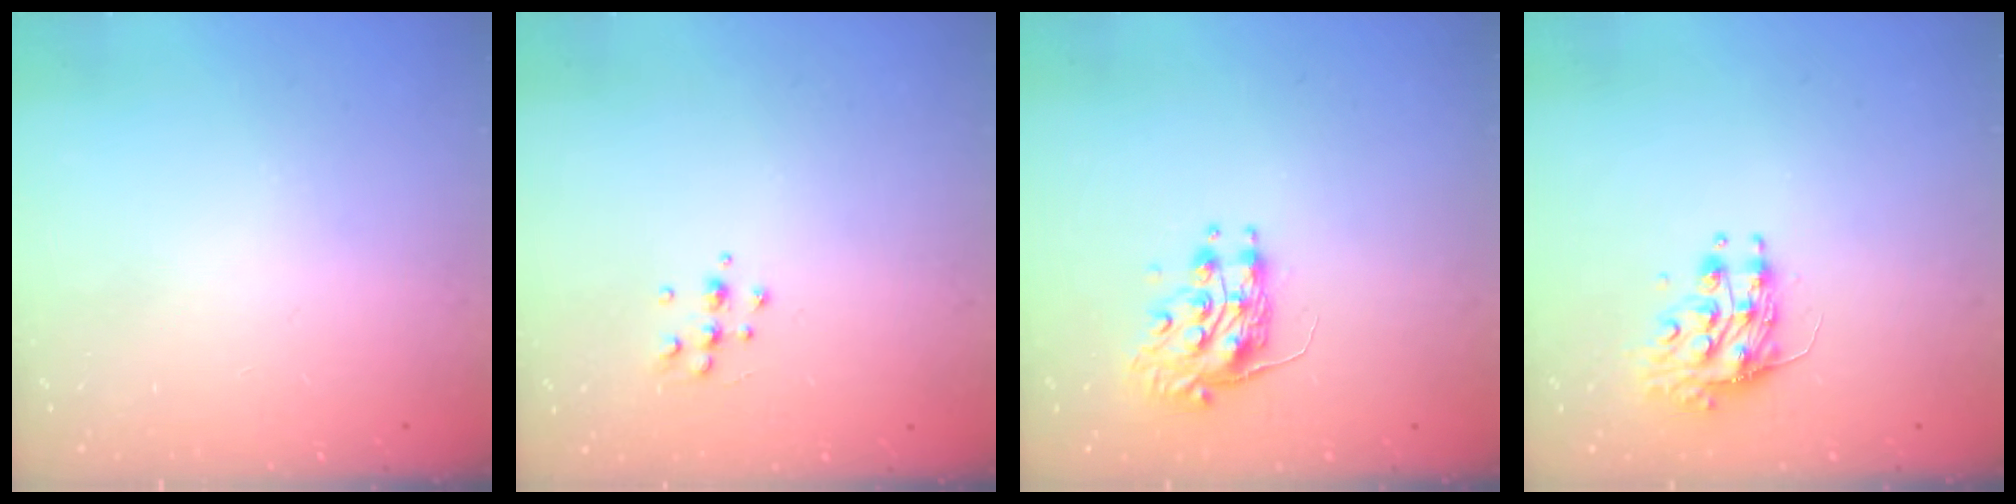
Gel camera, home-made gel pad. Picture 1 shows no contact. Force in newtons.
{"total": 6.3, "press": 6.2, "slide": 1.0}
{"total": 8.8, "press": 8.8, "slide": 0.0}
{"total": 10.4, "press": 10.3, "slide": 0.8}